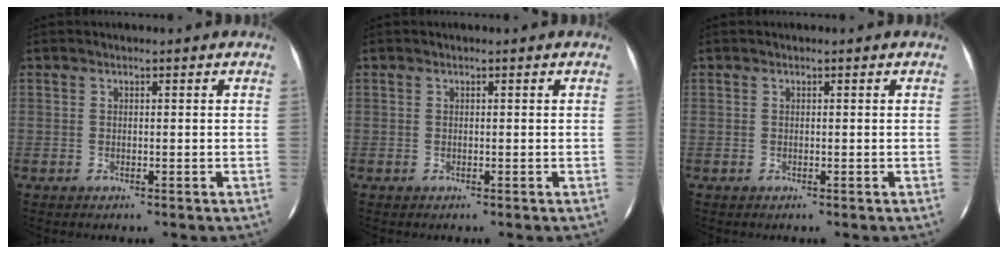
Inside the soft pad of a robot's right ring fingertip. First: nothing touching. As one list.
[{"total": 0.0}, {"total": 0.0}]